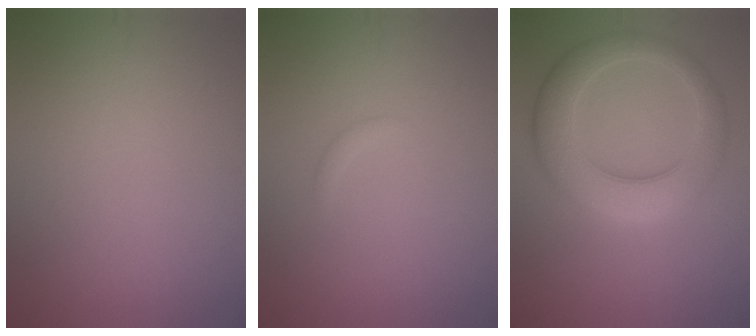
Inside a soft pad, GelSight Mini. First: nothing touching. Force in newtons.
{"total": 0.5, "press": 0.5, "slide": 0.0}
{"total": 7.1, "press": 7.1, "slide": 0.1}